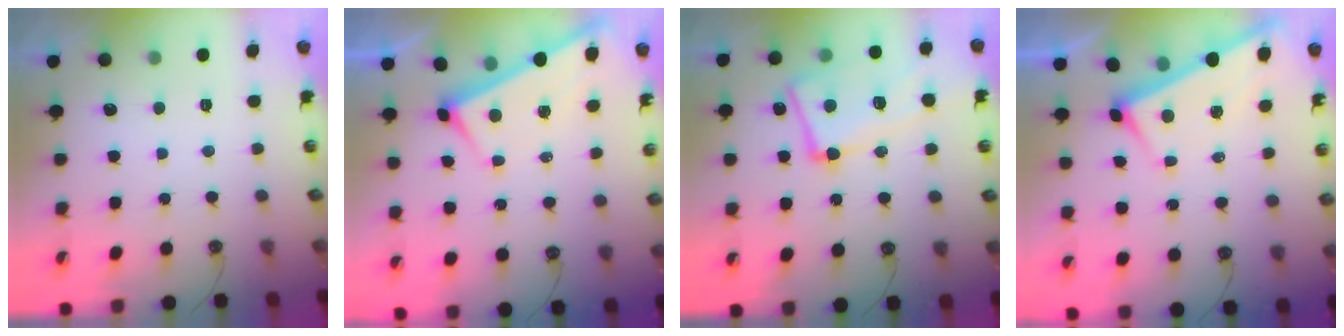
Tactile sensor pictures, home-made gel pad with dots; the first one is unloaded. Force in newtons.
{"total": 3.3, "press": 3.3, "slide": 0.0}
{"total": 11.2, "press": 11.0, "slide": 2.3}
{"total": 2.9, "press": 2.9, "slide": 0.2}